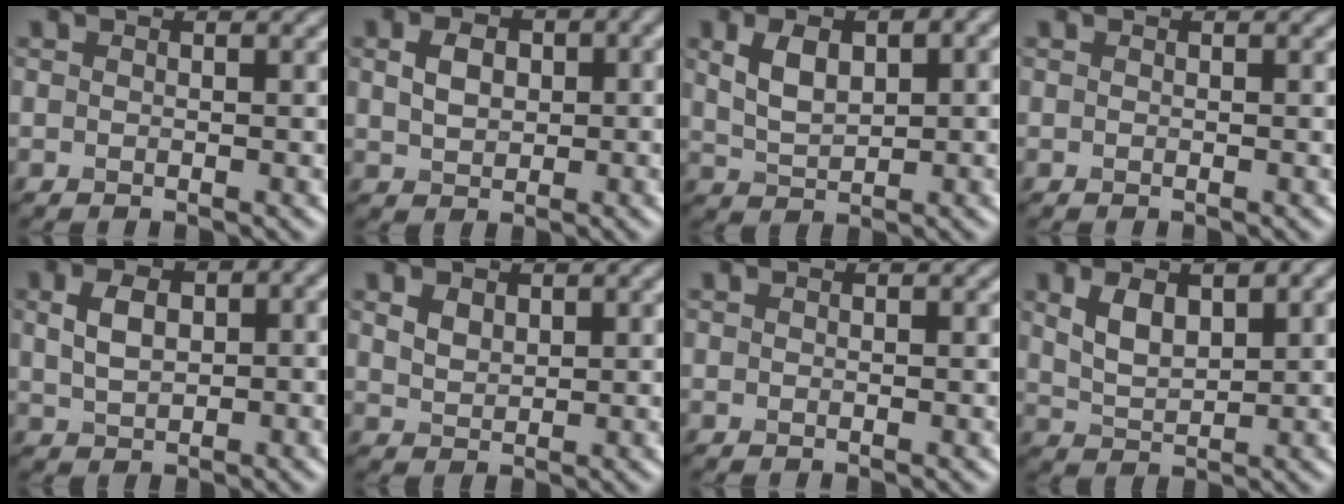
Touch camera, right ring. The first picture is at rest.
{"total": 3.7, "force": [0.6, 2.6, 2.7], "torque": [-0.051, 0.004, 0.012]}
{"total": 5.3, "force": [1.6, 2.7, 4.2], "torque": [-0.082, 0.004, 0.033]}
{"total": 0.0}
{"total": 5.5, "force": [1.0, 3.4, 4.3], "torque": [-0.078, 0.013, 0.024]}
{"total": 1.8, "force": [1.0, 1.2, 0.9], "torque": [-0.020, 0.000, 0.022]}
{"total": 0.0}
{"total": 4.4, "force": [1.8, 2.1, 3.5], "torque": [-0.072, 0.001, 0.037]}